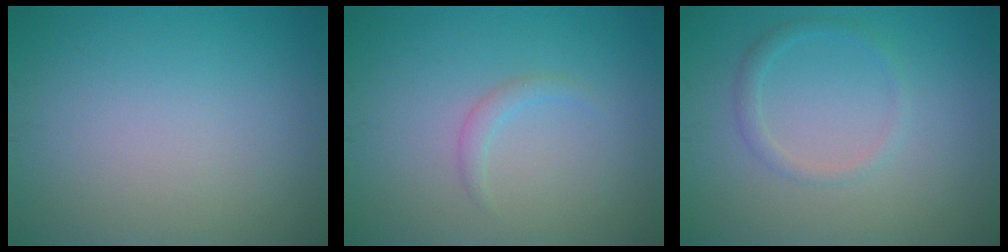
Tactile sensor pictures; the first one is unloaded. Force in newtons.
{"total": 1.1, "press": 1.1, "slide": 0.0}
{"total": 1.4, "press": 1.4, "slide": 0.0}